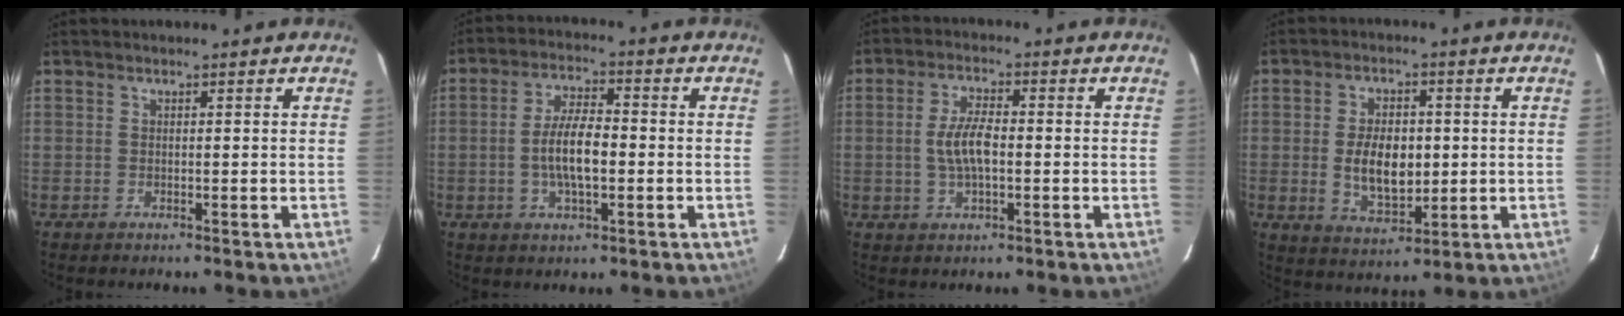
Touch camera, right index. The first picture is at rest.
{"total": 7.9, "force": [-1.3, 2.8, 7.3], "torque": [-0.140, 0.004, -0.022]}
{"total": 6.1, "force": [-0.6, 2.4, 5.6], "torque": [-0.110, 0.004, -0.009]}
{"total": 9.2, "force": [-0.2, 5.1, 7.6], "torque": [-0.142, -0.001, 0.004]}